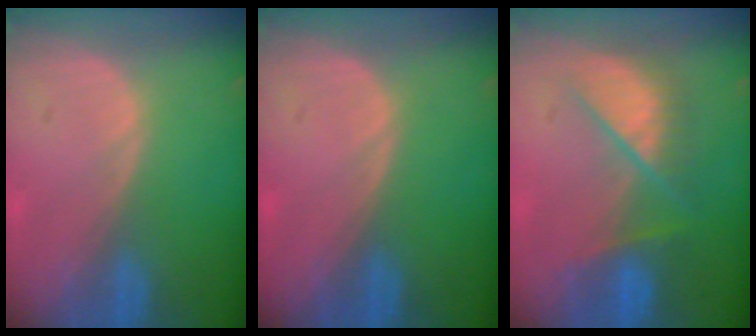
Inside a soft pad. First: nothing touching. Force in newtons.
{"total": 0.0}
{"total": 7.2, "press": 7.2, "slide": 0.2}